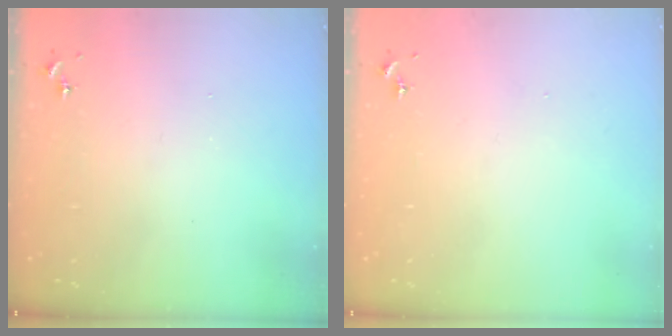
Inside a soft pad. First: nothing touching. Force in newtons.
{"total": 0.0}